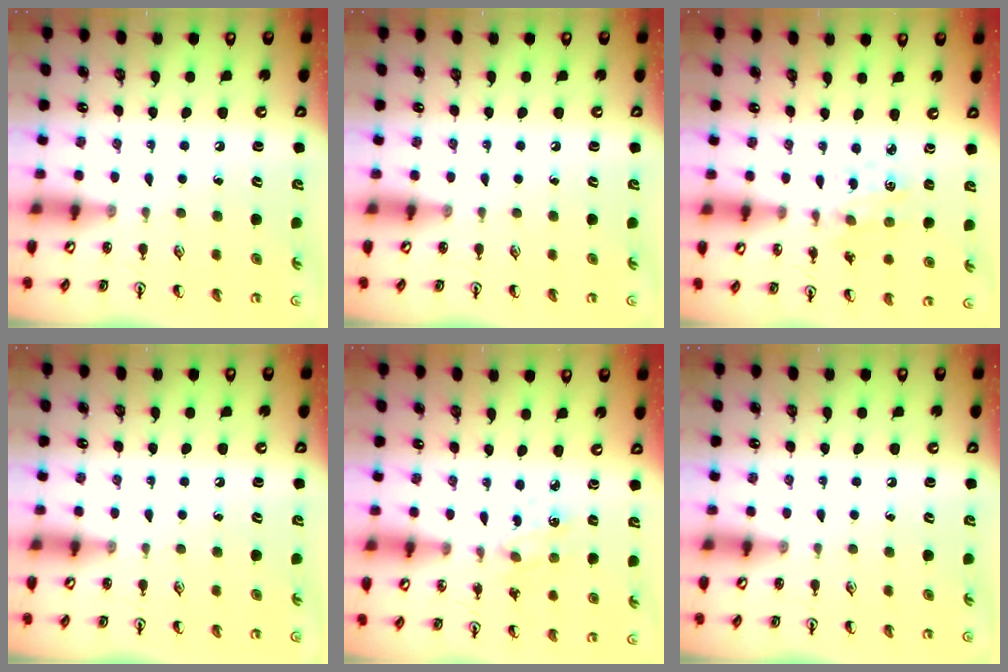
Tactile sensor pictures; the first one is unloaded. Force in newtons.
{"total": 0.0}
{"total": 1.6, "press": 1.6, "slide": 0.3}
{"total": 0.0}
{"total": 2.0, "press": 2.0, "slide": 0.2}
{"total": 0.0}